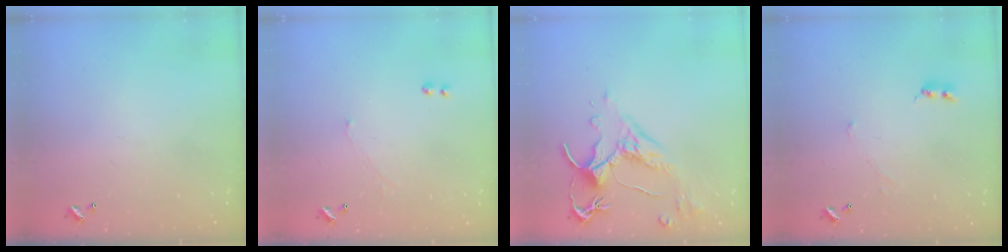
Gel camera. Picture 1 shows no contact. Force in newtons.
{"total": 1.0, "press": 0.7, "slide": 0.6}
{"total": 2.5, "press": 2.1, "slide": 1.3}
{"total": 0.0}